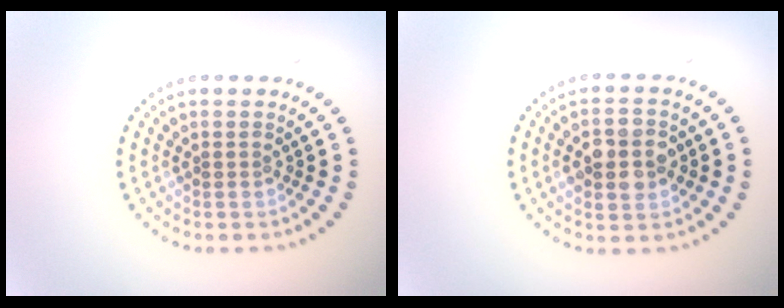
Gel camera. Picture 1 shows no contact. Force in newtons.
{"total": 4.3, "press": 4.3, "slide": 0.1}